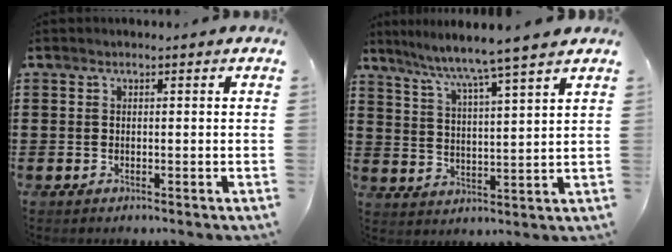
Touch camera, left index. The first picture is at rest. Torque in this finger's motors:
{"motor_torque": [0.67, 0.58, 0.60, 0.20]}